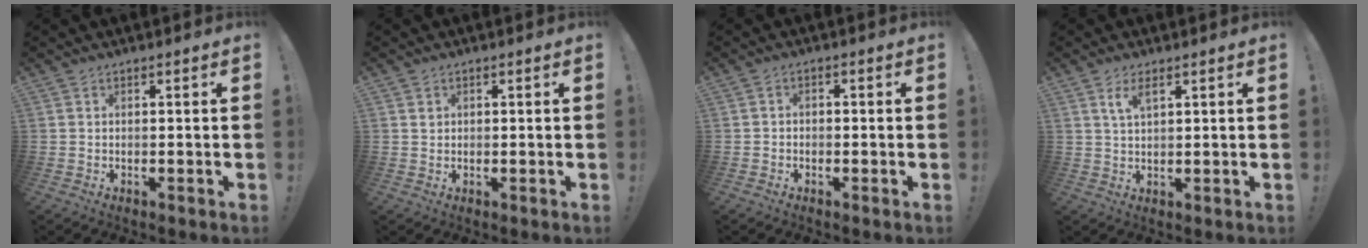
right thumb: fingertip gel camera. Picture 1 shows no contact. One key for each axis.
{"total": 1.0, "fx": 0.7, "fy": 0.7, "fz": -0.2, "tx": 0.010, "ty": -0.001, "tz": 0.011}
{"total": 1.8, "fx": -1.4, "fy": 1.0, "fz": 0.7, "tx": -0.010, "ty": 0.008, "tz": -0.025}
{"total": 4.1, "fx": 2.1, "fy": 1.3, "fz": 3.2, "tx": -0.059, "ty": -0.003, "tz": 0.037}